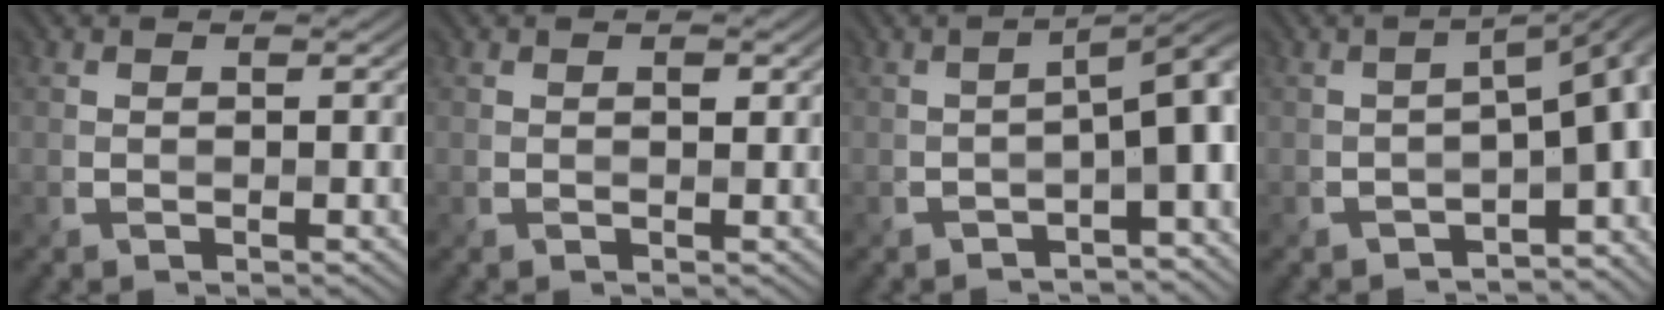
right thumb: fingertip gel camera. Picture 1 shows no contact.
{"total": 0.9, "force": [0.2, 0.5, 0.7], "torque": [-0.008, 0.000, 0.003]}
{"total": 6.5, "force": [-2.5, 1.6, 5.8], "torque": [-0.070, 0.005, -0.040]}
{"total": 9.8, "force": [-4.0, 4.0, 8.0], "torque": [-0.092, -0.026, -0.049]}